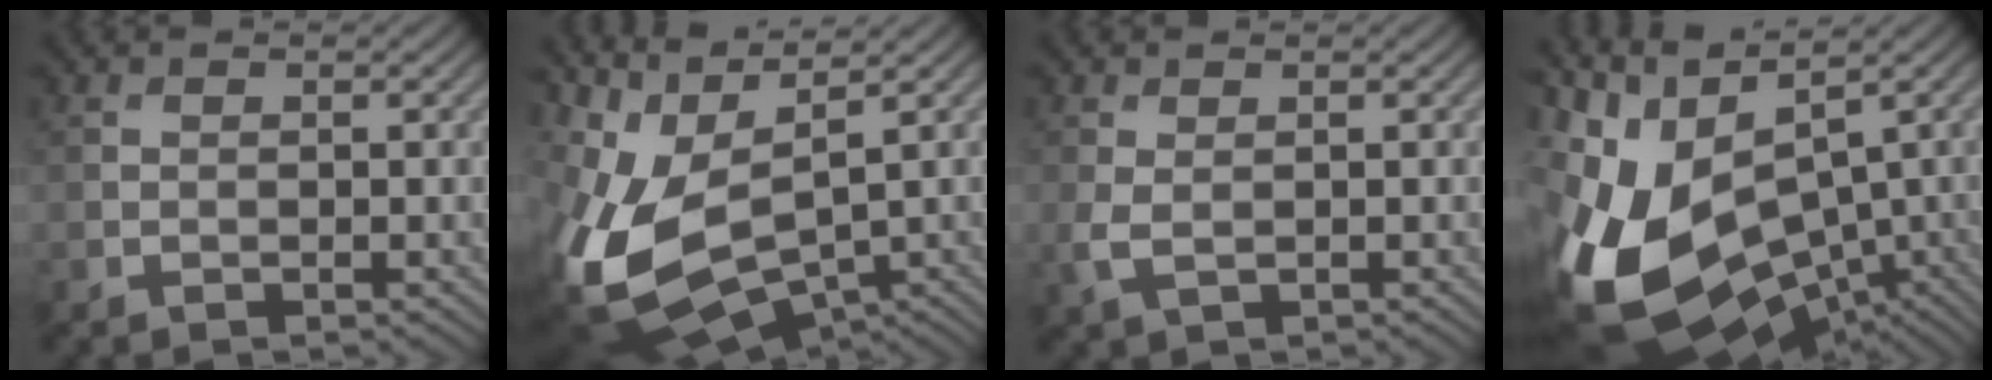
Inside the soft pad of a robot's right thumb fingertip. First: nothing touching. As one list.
[{"total": 14.0, "force": [-1.4, 6.7, 12.2], "torque": [-0.315, -0.032, 0.014]}, {"total": 2.4, "force": [0.1, 1.5, 1.8], "torque": [-0.058, -0.004, 0.003]}, {"total": 17.3, "force": [-4.1, 9.5, 13.9], "torque": [-0.308, -0.028, -0.037]}]